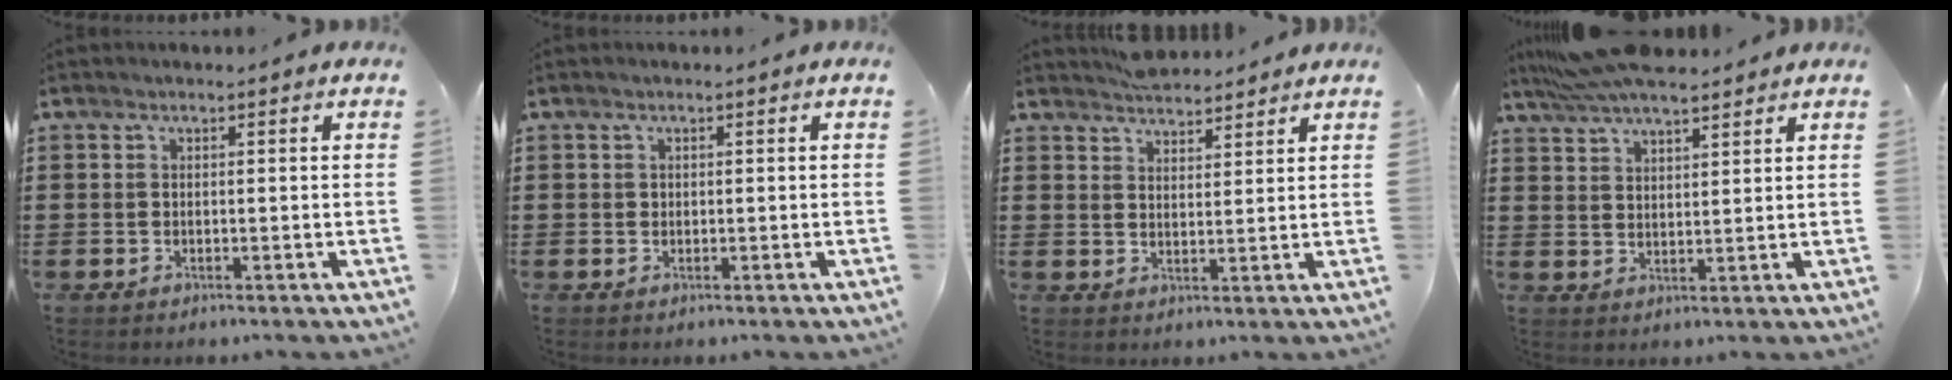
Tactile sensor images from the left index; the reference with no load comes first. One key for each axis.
{"total": 0.6, "fx": 0.2, "fy": 0.5, "fz": 0.1, "tx": -0.004, "ty": 0.003, "tz": 0.005}
{"total": 3.8, "fx": 3.7, "fy": 0.7, "fz": -0.4, "tx": -0.003, "ty": -0.007, "tz": 0.074}
{"total": 7.0, "fx": 5.9, "fy": 1.6, "fz": 3.2, "tx": -0.079, "ty": -0.007, "tz": 0.112}